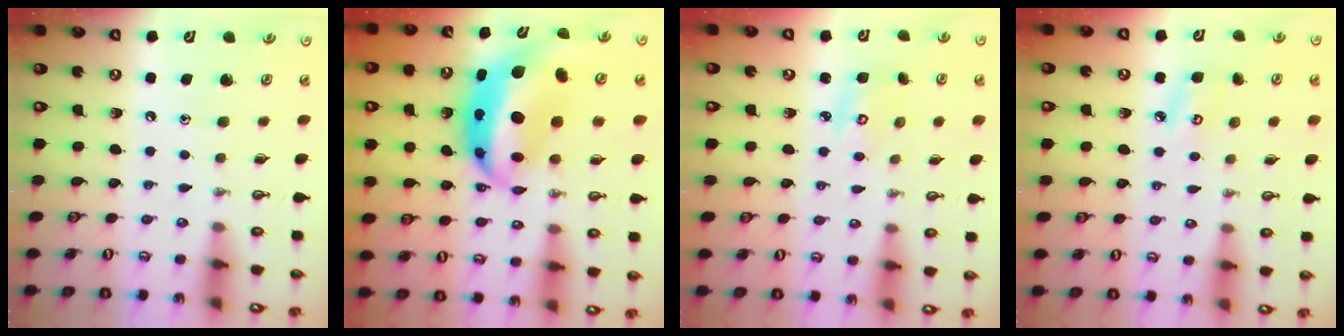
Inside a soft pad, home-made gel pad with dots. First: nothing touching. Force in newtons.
{"total": 12.9, "press": 12.9, "slide": 1.1}
{"total": 2.7, "press": 2.7, "slide": 0.0}
{"total": 5.4, "press": 5.4, "slide": 0.8}